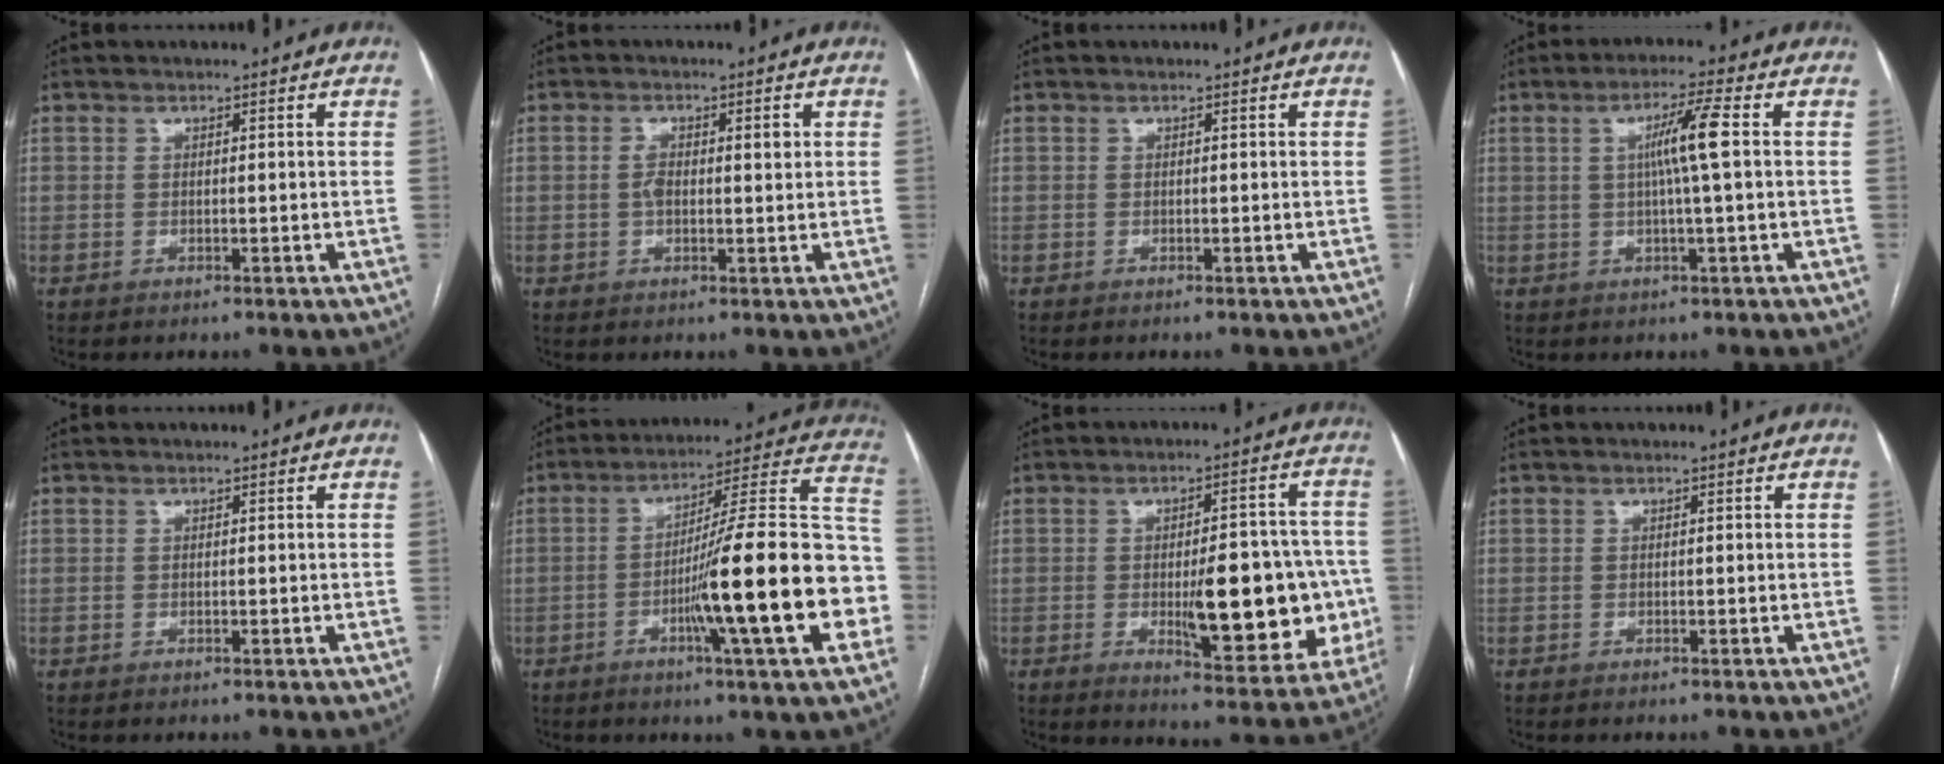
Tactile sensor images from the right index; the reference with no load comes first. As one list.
[{"total": 3.6, "force": [0.6, 1.6, 3.2], "torque": [-0.063, 0.017, 0.012]}, {"total": 0.0}, {"total": 6.0, "force": [0.8, -0.8, 5.9], "torque": [-0.106, 0.005, 0.015]}, {"total": 0.0}, {"total": 21.2, "force": [-5.6, 0.6, 20.4], "torque": [-0.249, 0.015, -0.083]}, {"total": 15.9, "force": [-2.7, 4.8, 14.9], "torque": [-0.179, 0.013, -0.023]}, {"total": 0.0}]